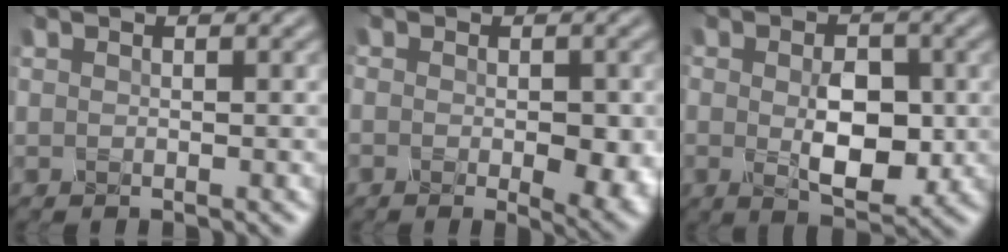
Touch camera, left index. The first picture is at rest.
{"total": 4.4, "force": [-1.0, 1.6, 4.0], "torque": [-0.059, -0.011, -0.010]}
{"total": 5.4, "force": [-0.8, 3.0, 4.4], "torque": [-0.073, -0.010, -0.012]}